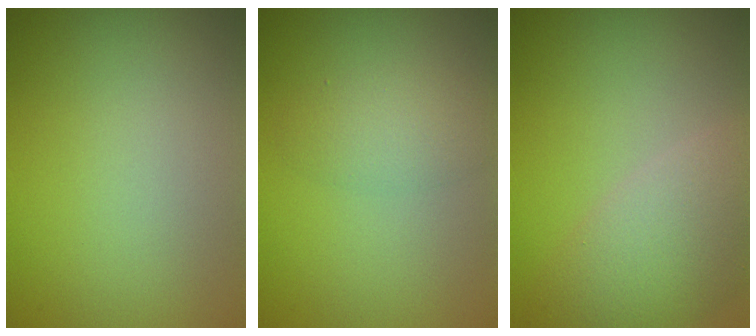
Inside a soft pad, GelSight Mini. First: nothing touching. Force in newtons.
{"total": 2.7, "press": 2.7, "slide": 0.1}
{"total": 6.1, "press": 6.1, "slide": 0.6}